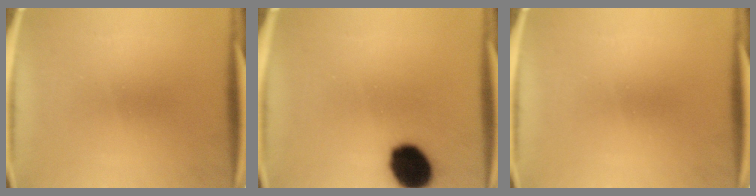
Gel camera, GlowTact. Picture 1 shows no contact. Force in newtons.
{"total": 13.4}
{"total": 0.0}